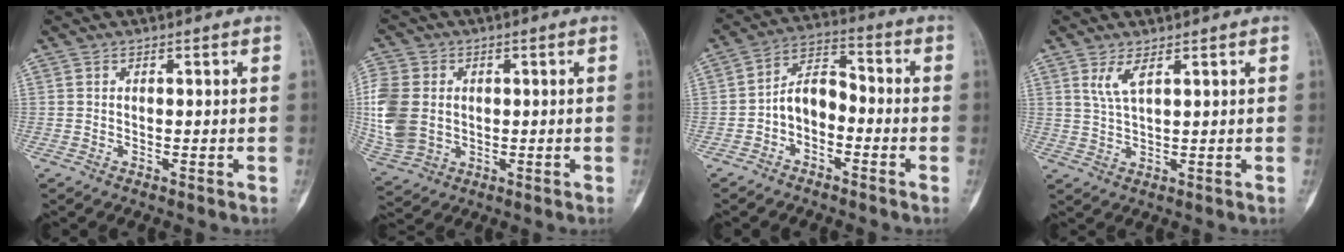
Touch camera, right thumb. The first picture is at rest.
{"total": 13.3, "force": [0.2, 10.2, 8.5], "torque": [-0.209, -0.003, 0.014]}
{"total": 7.3, "force": [-2.5, 4.6, 5.1], "torque": [-0.076, 0.042, -0.056]}
{"total": 2.4, "force": [2.0, 0.8, 1.0], "torque": [-0.037, -0.005, 0.047]}